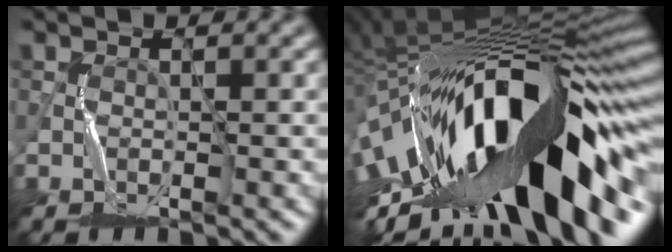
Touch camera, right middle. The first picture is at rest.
{"total": 19.8, "force": [-5.1, 7.4, 17.6], "torque": [-0.290, 0.014, -0.108]}